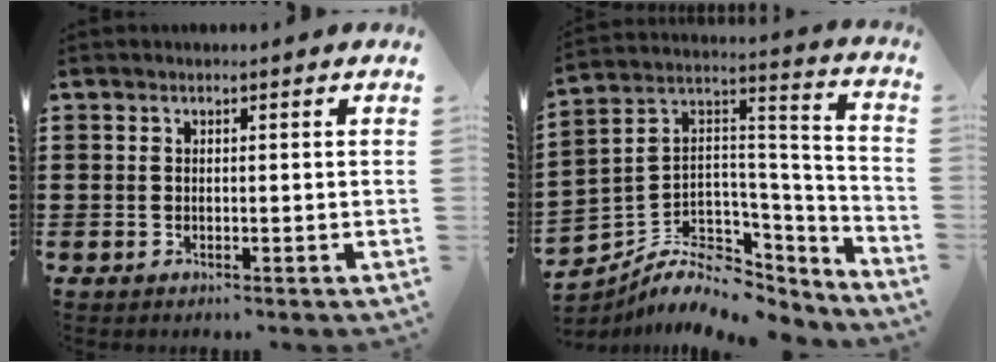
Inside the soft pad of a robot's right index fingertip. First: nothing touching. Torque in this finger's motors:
{"motor_torque": [0.17, -0.26, 0.25, 0.02]}